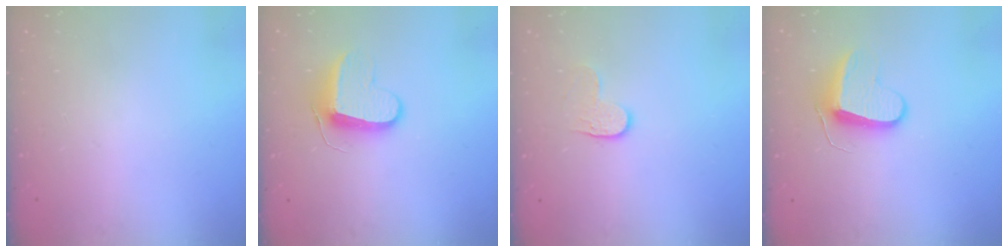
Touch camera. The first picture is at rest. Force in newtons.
{"total": 9.5, "press": 9.5, "slide": 0.0}
{"total": 4.2, "press": 4.2, "slide": 0.5}
{"total": 8.8, "press": 8.8, "slide": 0.2}